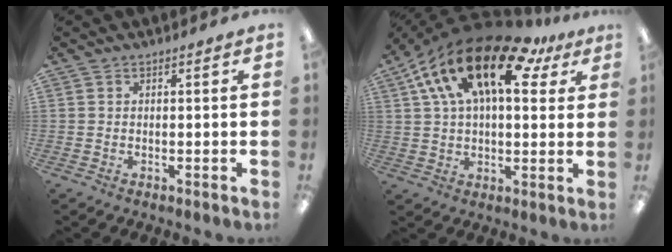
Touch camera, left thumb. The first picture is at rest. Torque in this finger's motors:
{"motor_torque": [0.73, 1.61, 1.40, -1.36, 0.60]}